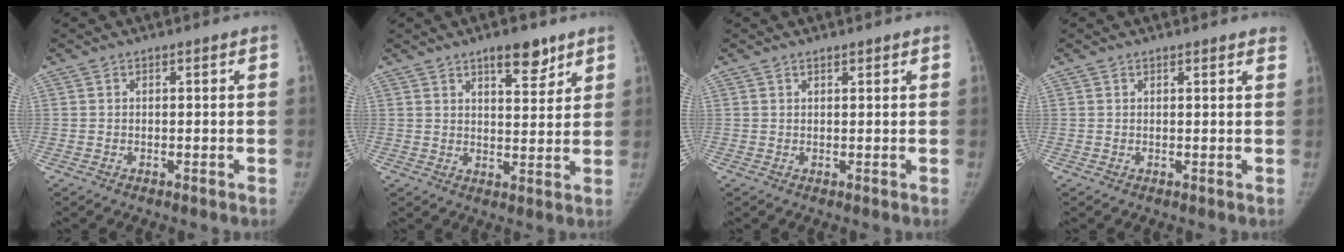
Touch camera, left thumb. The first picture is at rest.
{"total": 7.2, "force": [4.9, 2.7, 4.5], "torque": [-0.044, -0.031, 0.073]}
{"total": 1.0, "force": [0.8, 0.3, 0.4], "torque": [-0.006, -0.005, 0.013]}
{"total": 2.9, "force": [2.6, 0.6, 1.1], "torque": [-0.003, -0.004, 0.023]}